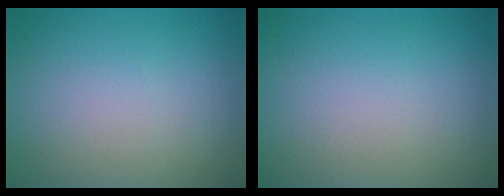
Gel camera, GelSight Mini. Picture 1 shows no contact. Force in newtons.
{"total": 0.0}